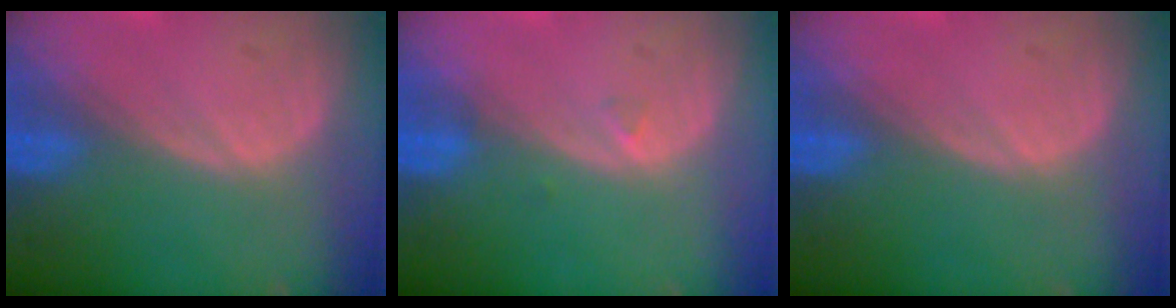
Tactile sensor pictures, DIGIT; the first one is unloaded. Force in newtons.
{"total": 0.7, "press": 0.7, "slide": 0.2}
{"total": 0.0}